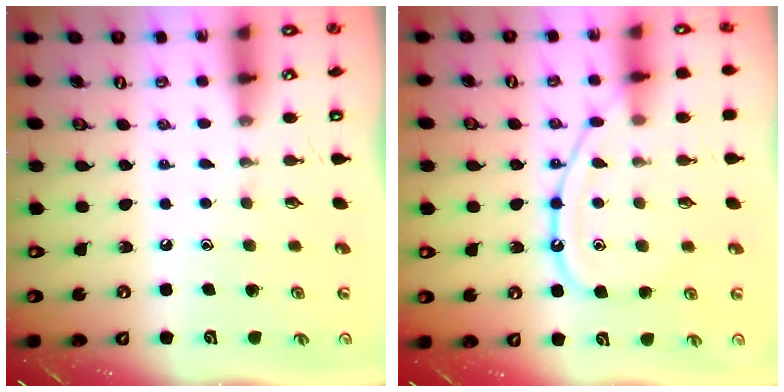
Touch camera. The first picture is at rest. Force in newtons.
{"total": 12.3, "press": 12.3, "slide": 1.1}